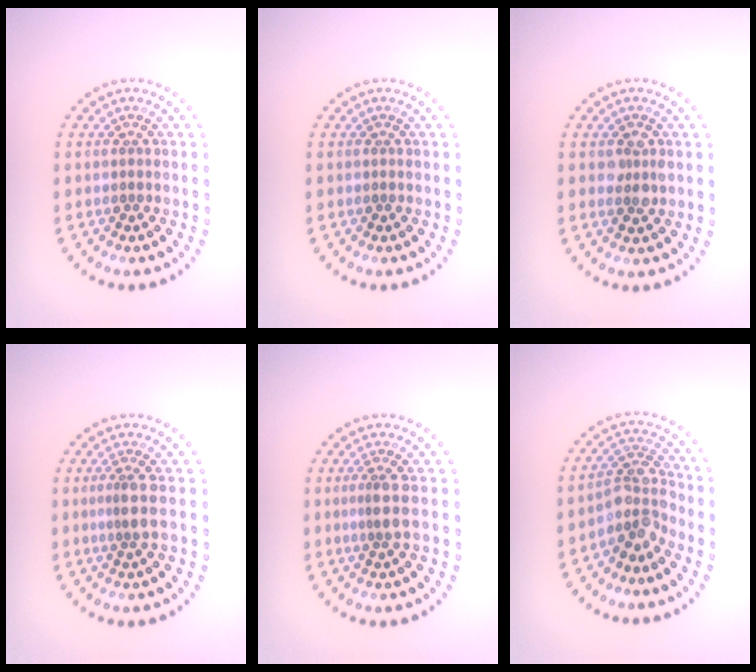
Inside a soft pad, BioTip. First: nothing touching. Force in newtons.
{"total": 0.0}
{"total": 1.8, "press": 1.7, "slide": 0.2}
{"total": 1.9, "press": 1.5, "slide": 1.2}
{"total": 1.9, "press": 1.5, "slide": 1.2}
{"total": 3.8, "press": 3.0, "slide": 2.3}